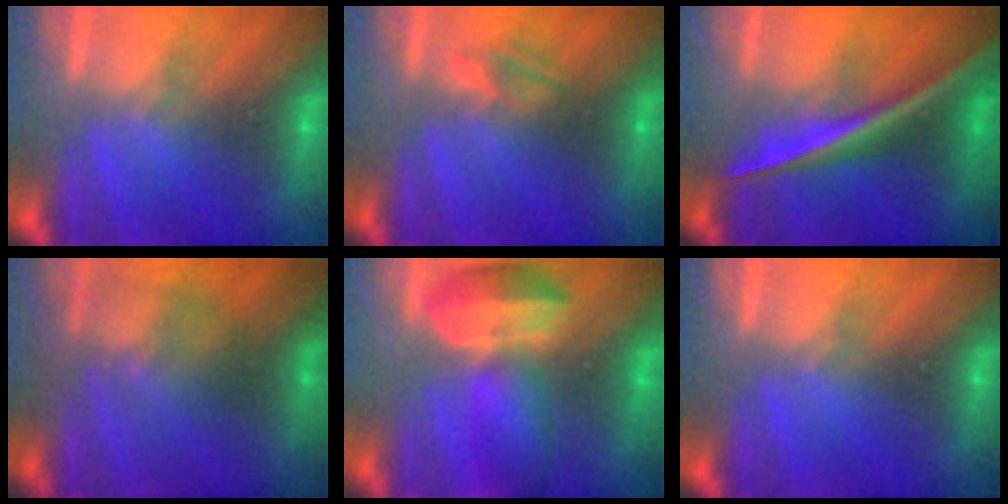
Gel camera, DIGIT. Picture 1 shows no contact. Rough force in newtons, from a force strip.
{"total": 2.3}
{"total": 2.6}
{"total": 2.2}
{"total": 6.9}
{"total": 0.0}